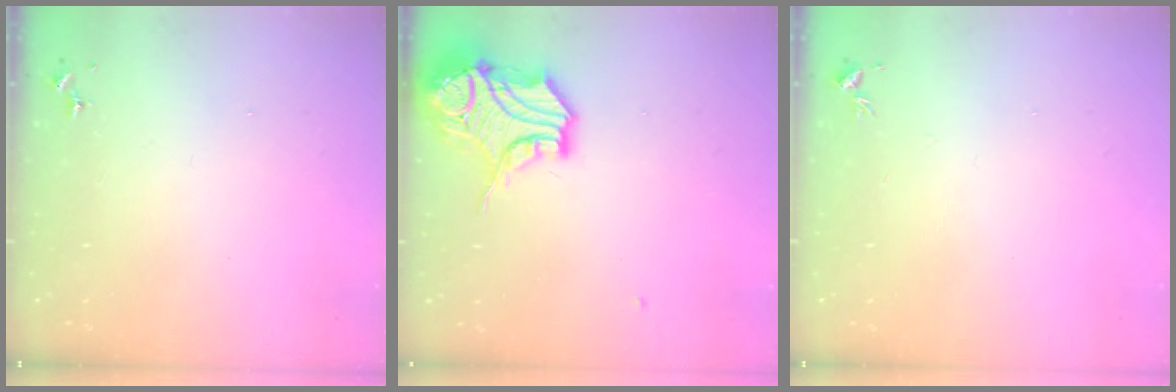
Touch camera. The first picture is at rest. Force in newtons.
{"total": 15.8, "press": 15.6, "slide": 2.2}
{"total": 3.4, "press": 3.3, "slide": 0.5}